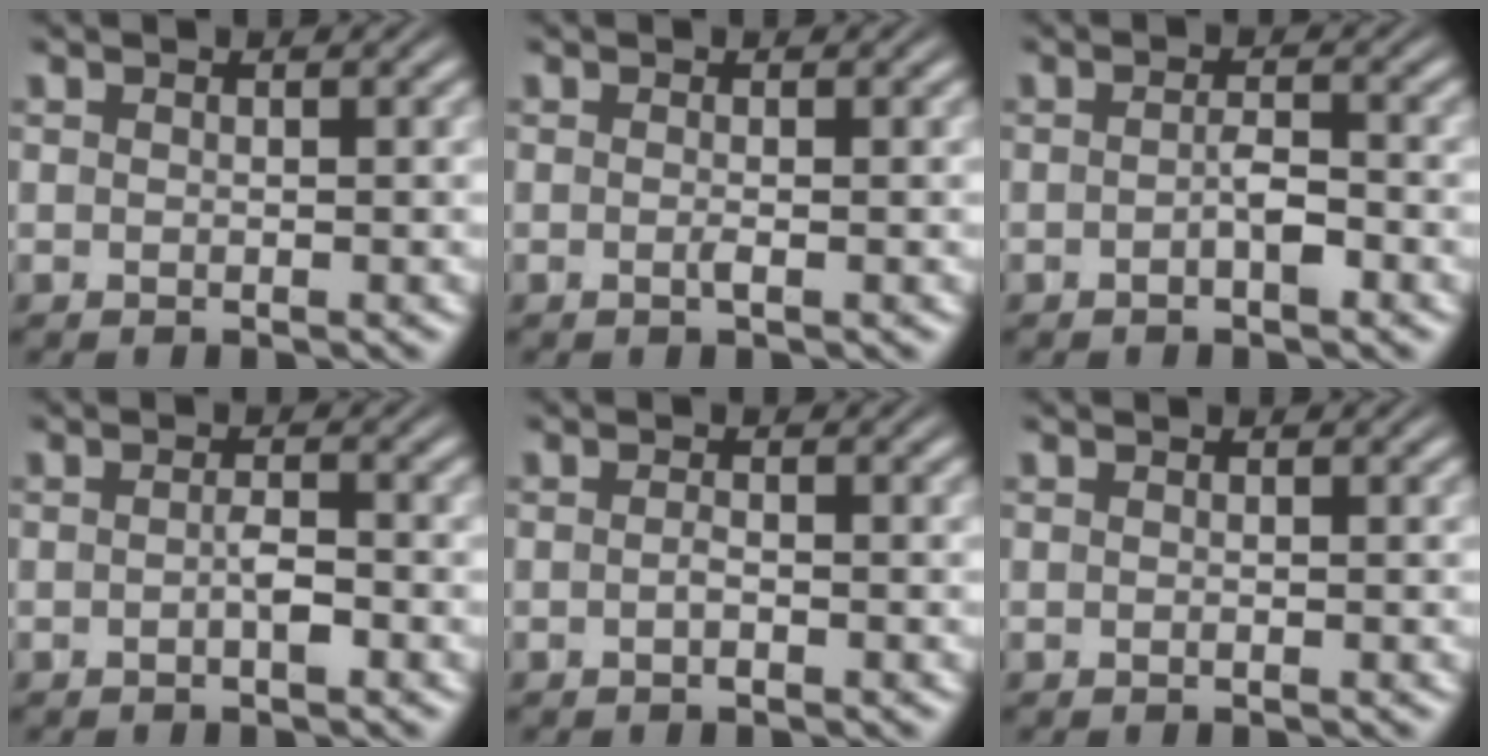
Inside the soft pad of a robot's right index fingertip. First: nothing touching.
{"total": 0.6, "force": [-0.2, -0.3, 0.5], "torque": [-0.006, -0.001, -0.005]}
{"total": 1.7, "force": [-0.7, 0.4, 1.5], "torque": [-0.021, -0.001, -0.015]}
{"total": 1.5, "force": [-0.4, 0.2, 1.4], "torque": [-0.021, -0.001, -0.011]}
{"total": 0.9, "force": [-0.5, 0.0, 0.7], "torque": [-0.012, -0.001, -0.012]}
{"total": 0.0}